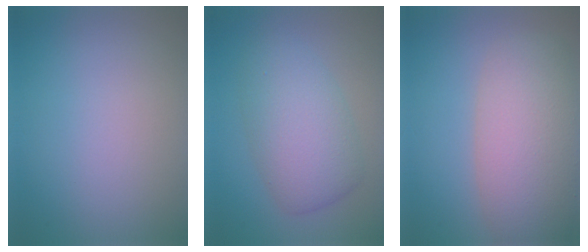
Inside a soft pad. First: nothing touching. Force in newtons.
{"total": 5.8, "press": 5.8, "slide": 0.1}
{"total": 7.6, "press": 7.6, "slide": 0.4}